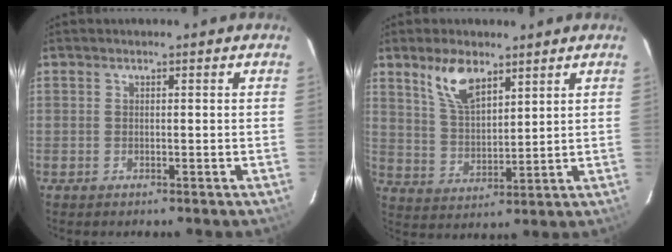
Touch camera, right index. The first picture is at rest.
{"total": 8.8, "force": [5.6, 3.8, 5.6], "torque": [-0.103, 0.008, 0.117]}